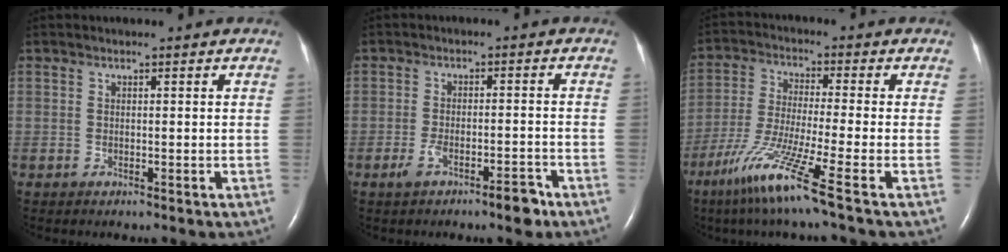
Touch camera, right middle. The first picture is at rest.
{"total": 5.1, "force": [-3.3, 1.1, 3.8], "torque": [-0.068, 0.001, -0.053]}
{"total": 10.9, "force": [-6.5, -1.5, 8.7], "torque": [-0.175, -0.042, -0.128]}